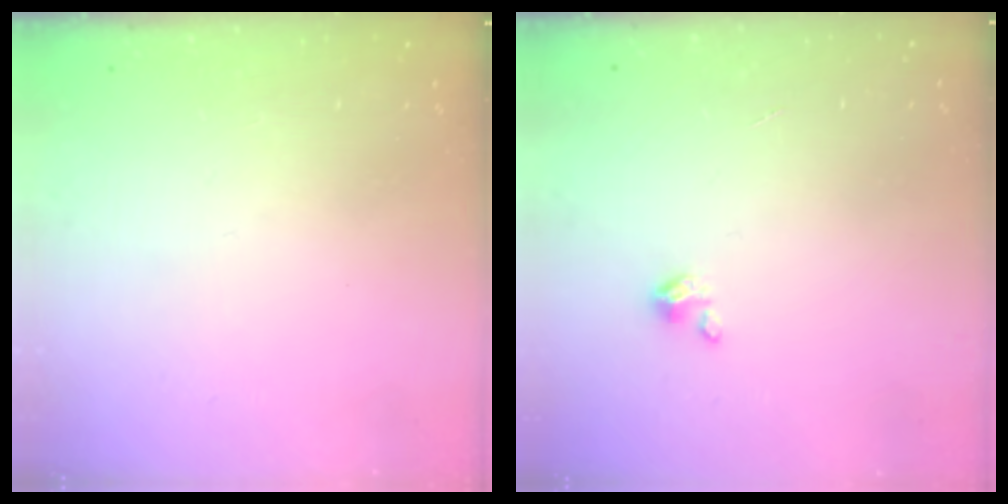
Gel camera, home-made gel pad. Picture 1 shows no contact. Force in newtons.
{"total": 2.0, "press": 1.9, "slide": 0.3}